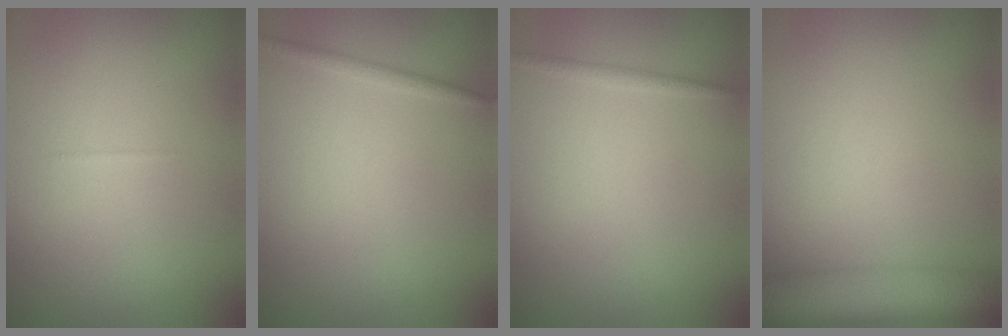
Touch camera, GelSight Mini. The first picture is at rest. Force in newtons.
{"total": 0.9, "press": 0.9, "slide": 0.1}
{"total": 0.8, "press": 0.8, "slide": 0.1}
{"total": 6.7, "press": 6.7, "slide": 0.3}